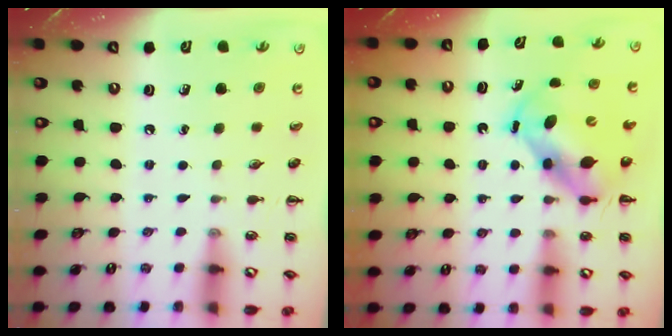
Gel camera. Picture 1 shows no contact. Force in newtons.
{"total": 6.6, "press": 6.5, "slide": 1.3}